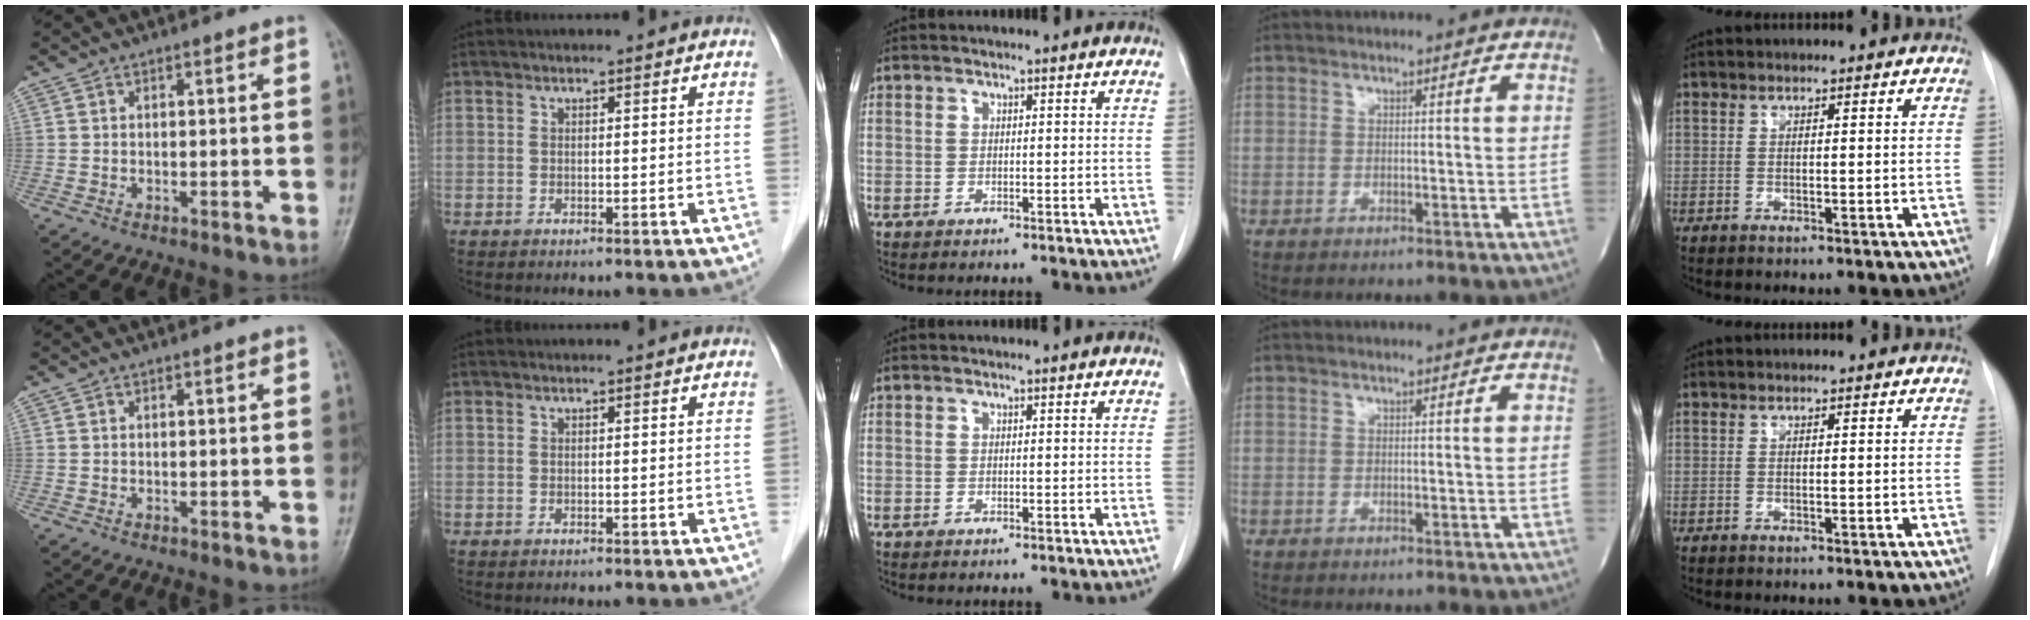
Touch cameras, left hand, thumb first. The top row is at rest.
{}